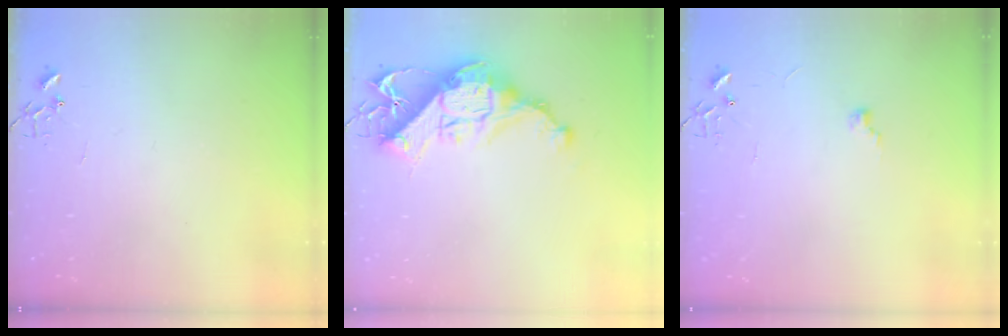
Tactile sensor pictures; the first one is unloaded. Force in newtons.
{"total": 14.8, "press": 14.7, "slide": 1.5}
{"total": 4.1, "press": 4.1, "slide": 0.5}